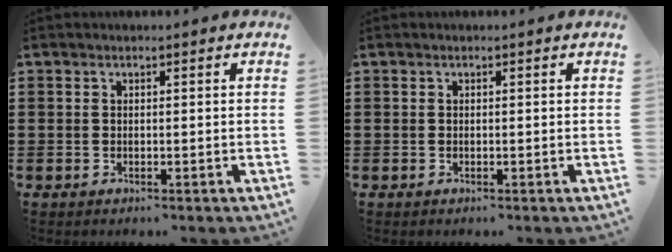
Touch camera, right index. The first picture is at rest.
{"total": 0.0}